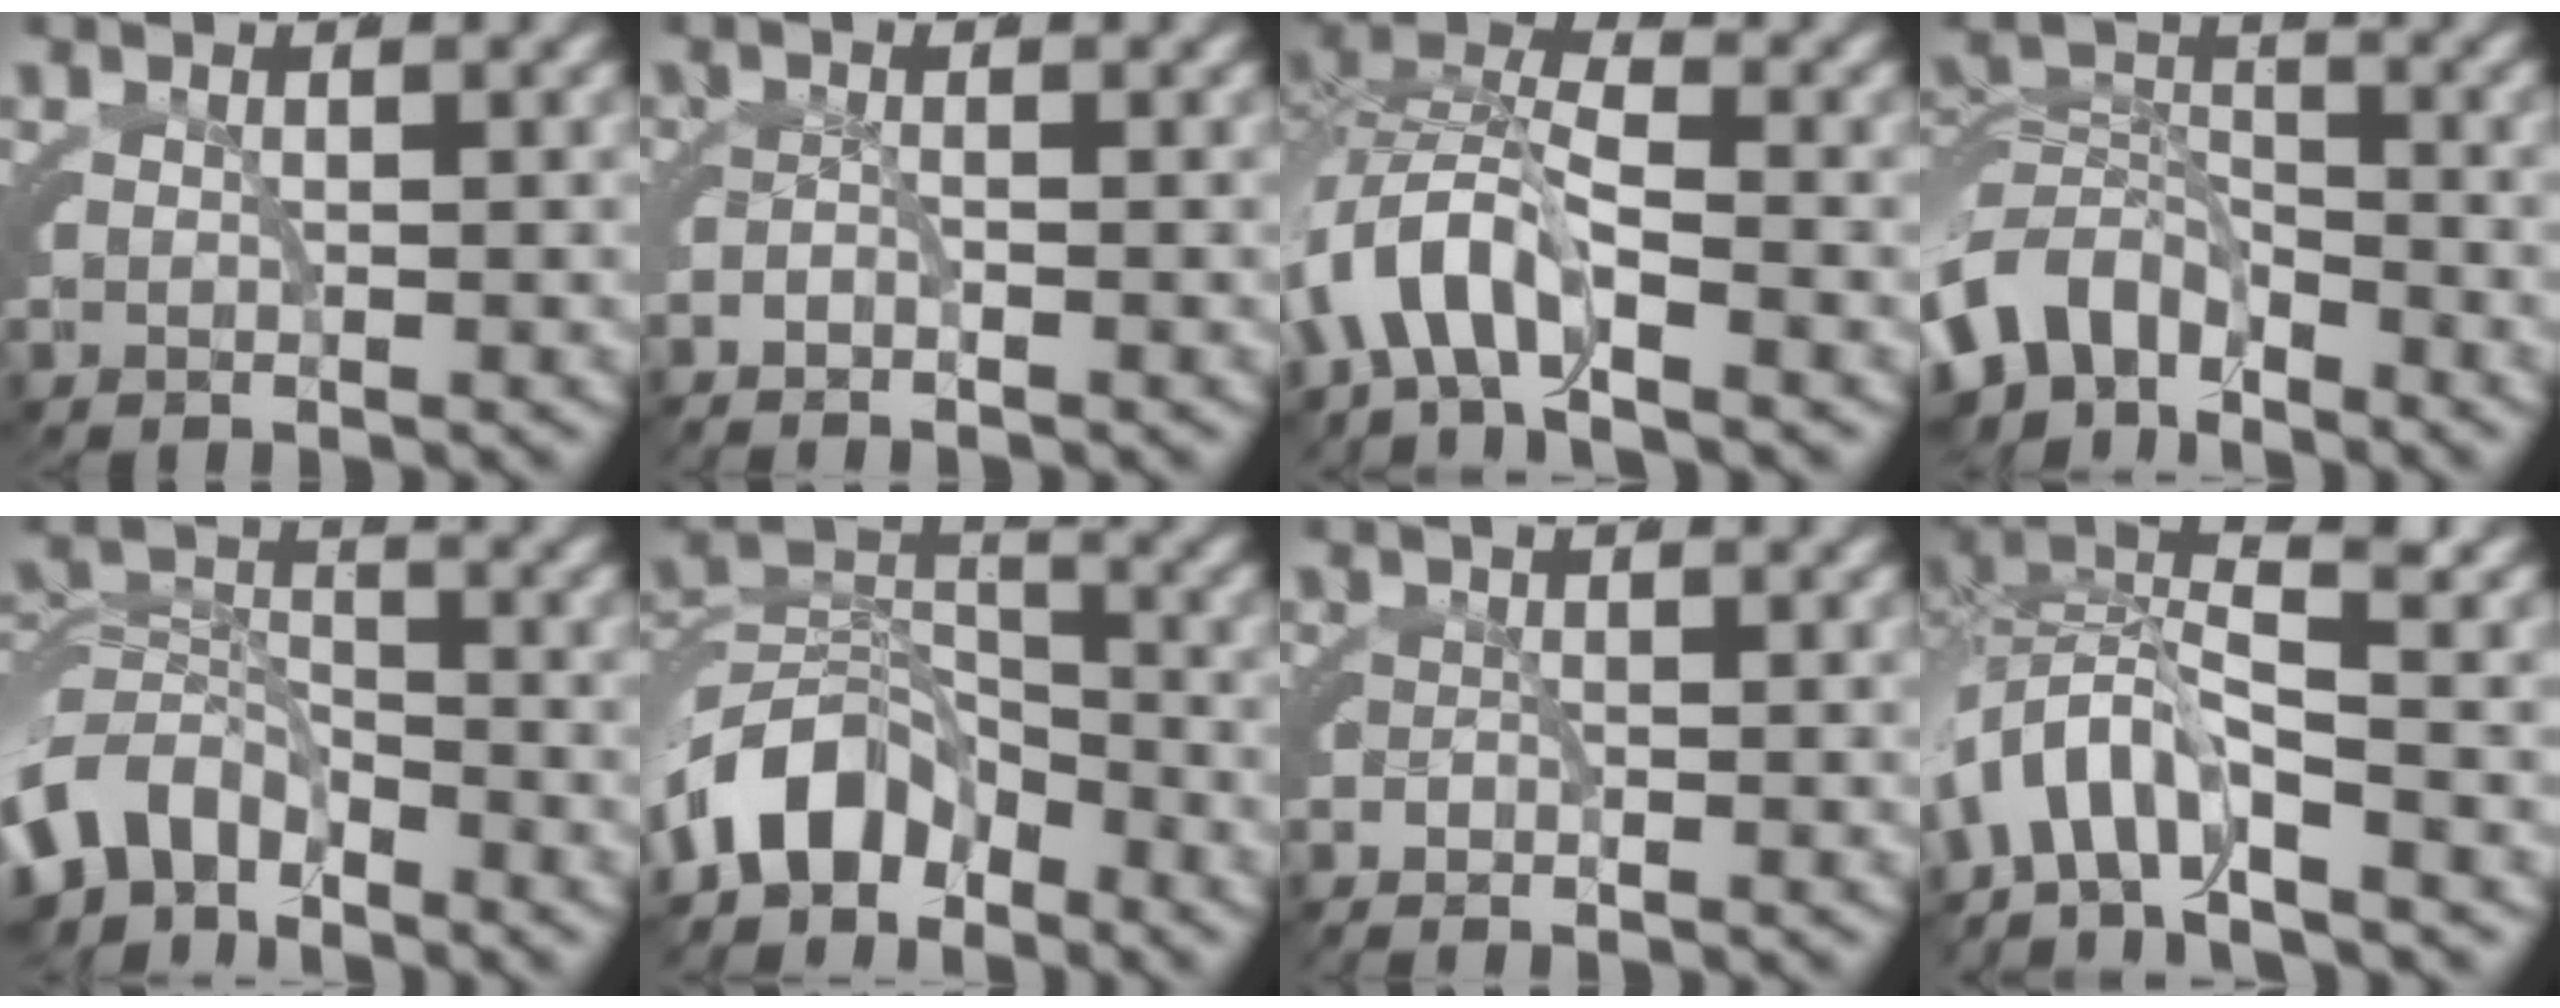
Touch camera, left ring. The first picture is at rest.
{"total": 1.2, "force": [-1.0, 0.5, 0.4], "torque": [-0.014, 0.002, -0.022]}
{"total": 6.7, "force": [-1.3, 4.6, 4.7], "torque": [-0.118, -0.016, -0.027]}
{"total": 8.7, "force": [-4.3, 6.1, 4.4], "torque": [-0.078, -0.039, -0.064]}
{"total": 7.7, "force": [-4.0, 5.4, 3.8], "torque": [-0.070, -0.036, -0.059]}
{"total": 6.1, "force": [-3.5, 3.9, 3.3], "torque": [-0.044, -0.004, -0.064]}
{"total": 1.0, "force": [-0.9, 0.4, 0.2], "torque": [-0.003, 0.005, -0.023]}
{"total": 7.2, "force": [-2.2, 4.5, 5.2], "torque": [-0.138, -0.023, -0.028]}